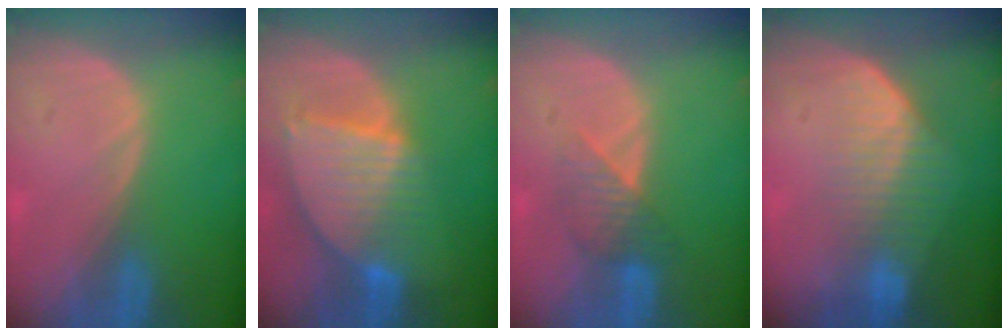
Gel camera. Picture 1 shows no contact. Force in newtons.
{"total": 9.1, "press": 7.7, "slide": 4.8}
{"total": 4.0, "press": 3.7, "slide": 1.6}
{"total": 7.4, "press": 6.3, "slide": 3.9}